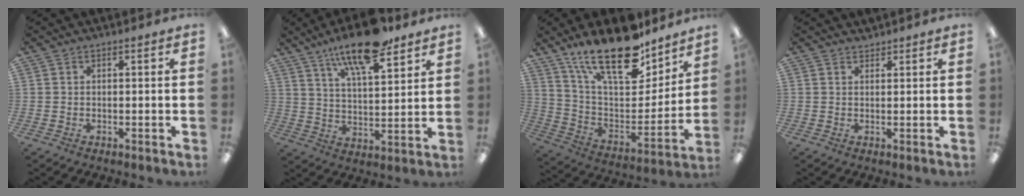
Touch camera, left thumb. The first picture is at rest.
{"total": 15.5, "force": [11.1, 4.9, 9.7], "torque": [-0.164, -0.050, 0.186]}
{"total": 23.0, "force": [17.5, 8.3, 12.4], "torque": [-0.208, -0.115, 0.304]}
{"total": 1.4, "force": [1.4, 0.4, 0.0], "torque": [-0.001, -0.001, 0.026]}